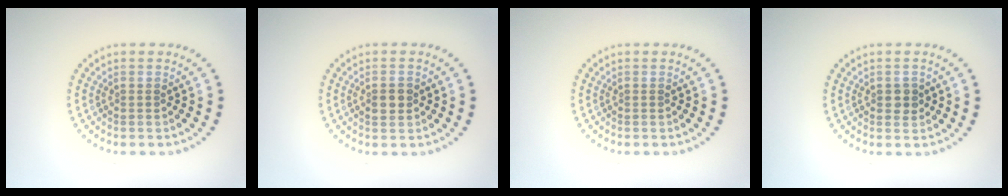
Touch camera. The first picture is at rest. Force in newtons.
{"total": 2.1, "press": 2.1, "slide": 0.1}
{"total": 0.0}
{"total": 1.5, "press": 1.4, "slide": 0.1}